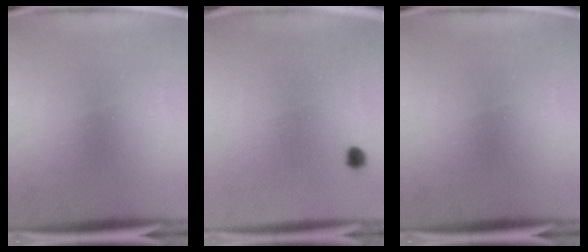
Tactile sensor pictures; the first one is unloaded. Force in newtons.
{"total": 1.3}
{"total": 0.0}